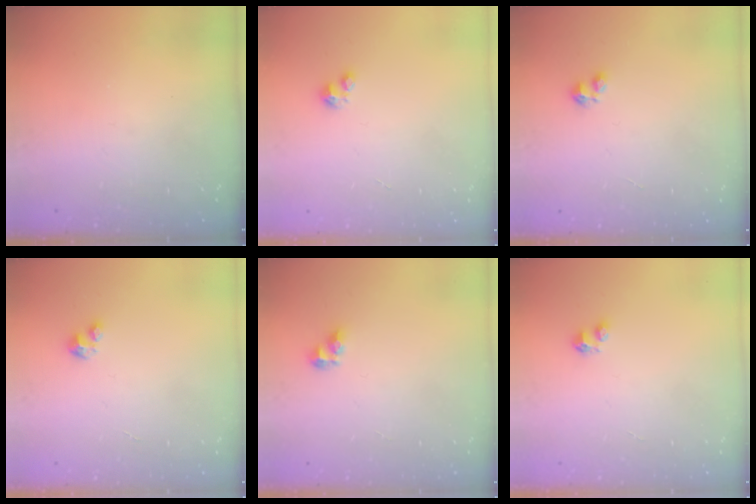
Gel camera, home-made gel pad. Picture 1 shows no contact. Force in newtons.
{"total": 0.9, "press": 0.9, "slide": 0.1}
{"total": 2.2, "press": 2.2, "slide": 0.4}
{"total": 2.0, "press": 2.0, "slide": 0.2}
{"total": 5.0, "press": 5.0, "slide": 0.5}
{"total": 2.8, "press": 2.8, "slide": 0.4}